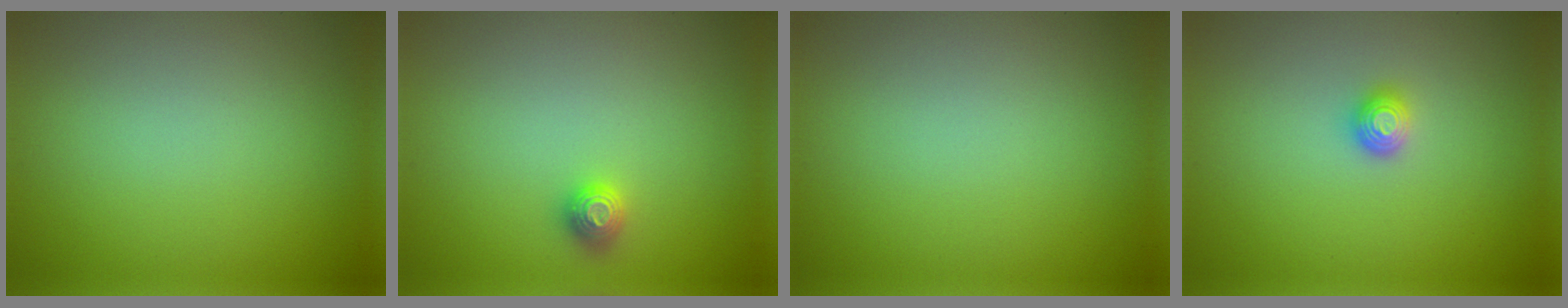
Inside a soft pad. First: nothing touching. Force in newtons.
{"total": 1.2, "press": 1.1, "slide": 0.2}
{"total": 0.0}
{"total": 1.3, "press": 1.2, "slide": 0.4}